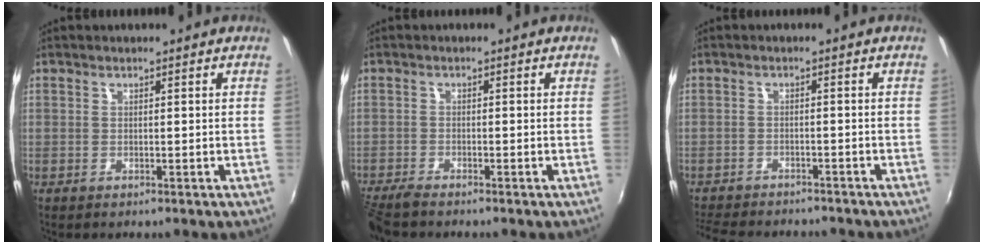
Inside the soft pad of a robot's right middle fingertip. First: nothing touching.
{"total": 4.3, "force": [-3.9, 0.3, 1.8], "torque": [-0.050, -0.018, -0.074]}
{"total": 10.7, "force": [-9.6, 2.7, 4.1], "torque": [-0.104, -0.019, -0.147]}